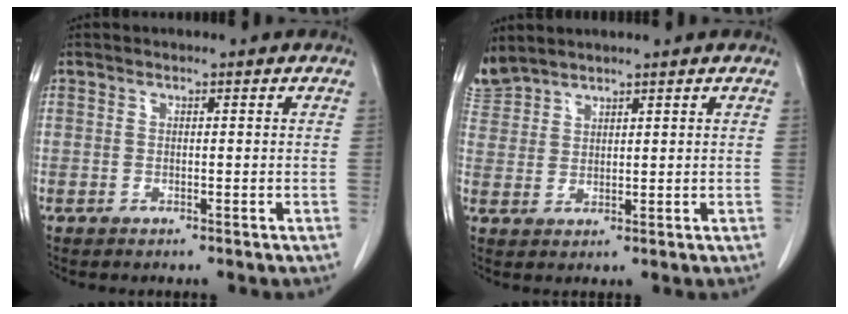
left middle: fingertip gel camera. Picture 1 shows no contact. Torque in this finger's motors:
{"motor_torque": [0.35, -1.20, 0.07, -0.07]}